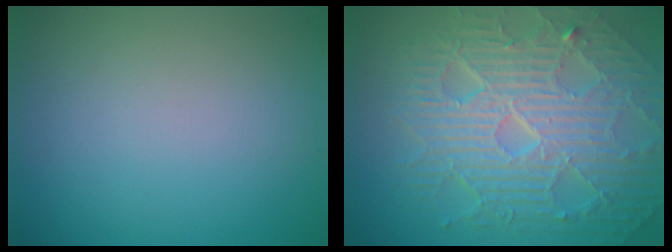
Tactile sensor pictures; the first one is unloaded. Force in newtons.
{"total": 10.2, "press": 6.6, "slide": 7.8}